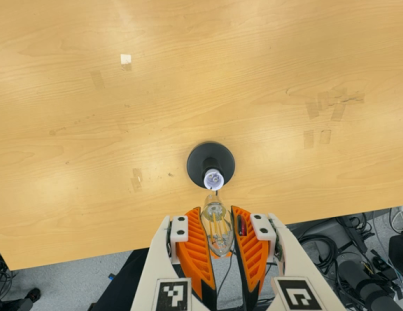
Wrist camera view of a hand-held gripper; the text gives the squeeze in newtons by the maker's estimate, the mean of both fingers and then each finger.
{"total": 19.5, "left": 23.7, "right": 15.3}